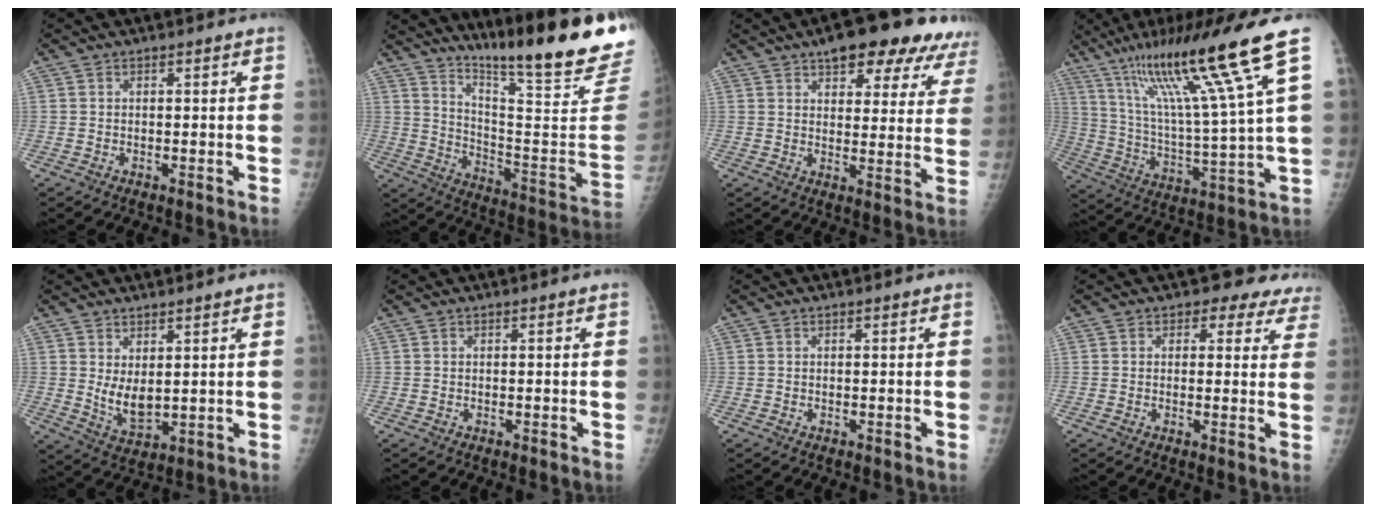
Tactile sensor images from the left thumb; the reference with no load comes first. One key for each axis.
{"total": 23.8, "fx": 18.7, "fy": 1.0, "fz": 14.6, "tx": -0.199, "ty": -0.145, "tz": 0.281}
{"total": 17.5, "fx": 12.1, "fy": 7.1, "fz": 10.5, "tx": -0.089, "ty": -0.028, "tz": 0.144}
{"total": 20.3, "fx": 11.9, "fy": 0.2, "fz": 16.5, "tx": -0.275, "ty": -0.044, "tz": 0.205}
{"total": 6.1, "fx": 2.1, "fy": 2.8, "fz": 5.1, "tx": -0.081, "ty": -0.031, "tz": 0.050}
{"total": 0.0}
{"total": 0.0}
{"total": 7.7, "fx": 6.1, "fy": 4.3, "fz": 1.8, "tx": 0.030, "ty": -0.019, "tz": 0.046}